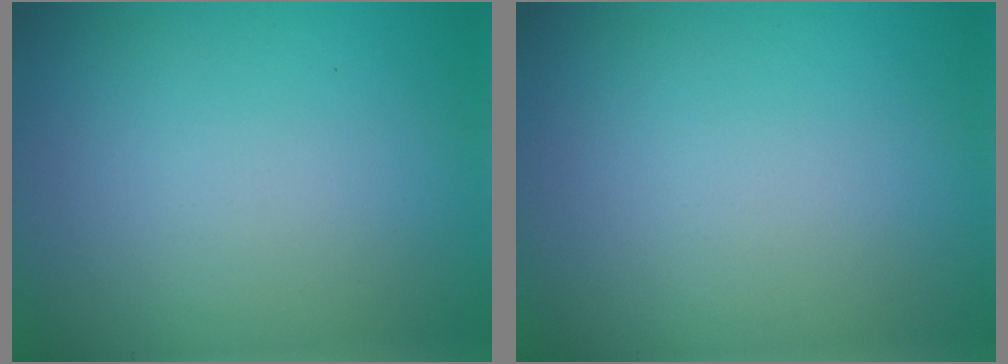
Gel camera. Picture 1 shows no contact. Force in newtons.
{"total": 0.0}